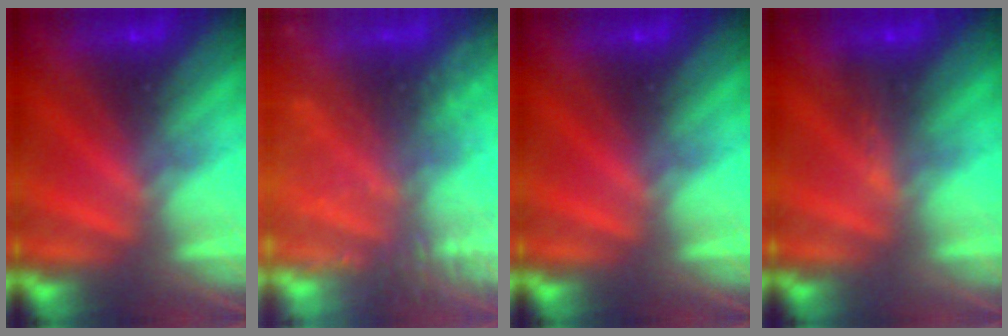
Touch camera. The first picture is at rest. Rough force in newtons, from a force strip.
{"total": 6.9}
{"total": 0.0}
{"total": 2.9}